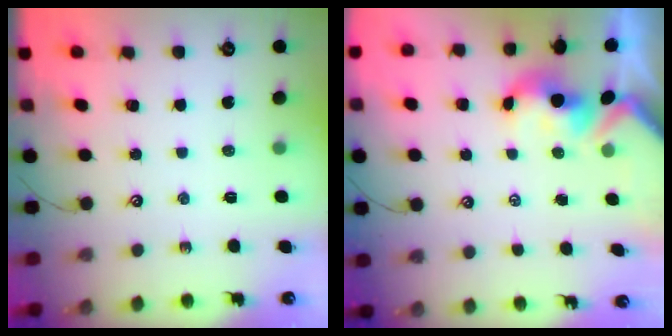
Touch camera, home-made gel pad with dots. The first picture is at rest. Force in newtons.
{"total": 2.1, "press": 2.0, "slide": 0.7}